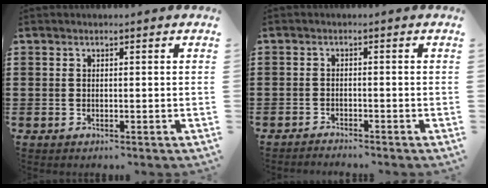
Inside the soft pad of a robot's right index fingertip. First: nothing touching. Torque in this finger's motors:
{"motor_torque": [-0.07, -0.12, -0.20, -0.05]}